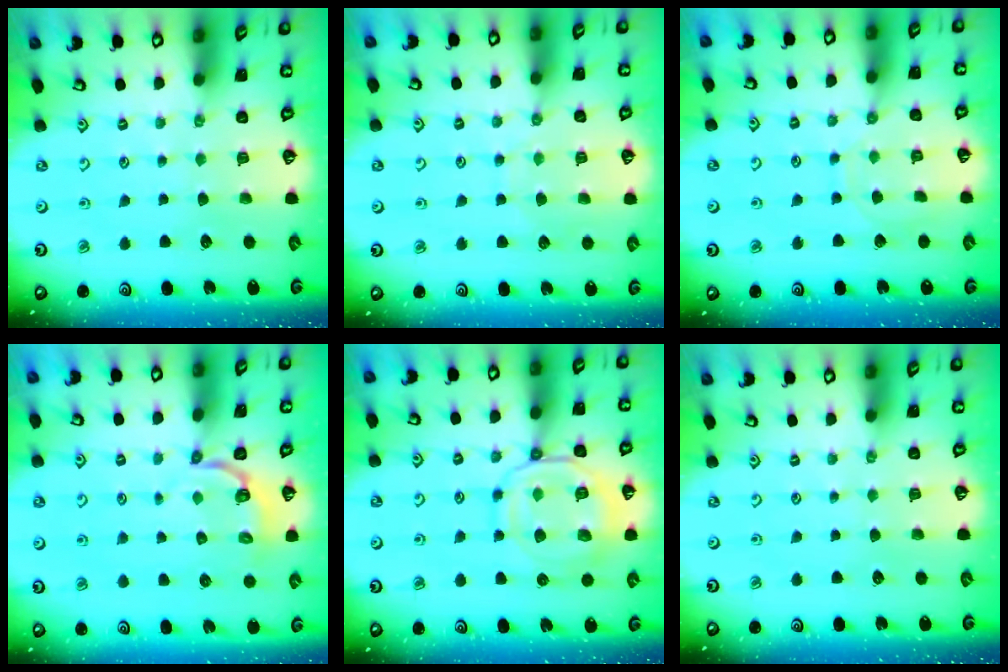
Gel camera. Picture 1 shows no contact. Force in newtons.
{"total": 6.4, "press": 6.3, "slide": 0.6}
{"total": 8.1, "press": 8.1, "slide": 0.6}
{"total": 3.4, "press": 2.4, "slide": 2.5}
{"total": 13.0, "press": 13.0, "slide": 1.4}
{"total": 0.0}